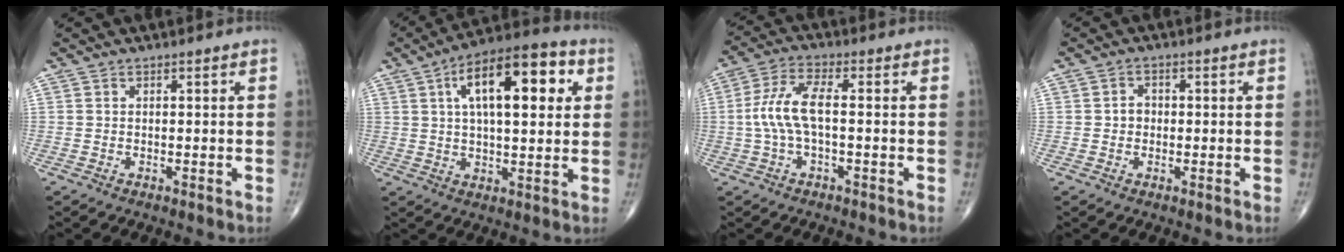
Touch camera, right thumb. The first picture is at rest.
{"total": 18.0, "force": [5.3, 7.4, 15.5], "torque": [-0.217, 0.012, 0.075]}
{"total": 8.3, "force": [-0.4, 3.0, 7.7], "torque": [-0.179, 0.024, -0.011]}
{"total": 2.1, "force": [-0.2, 1.9, 1.0], "torque": [-0.005, 0.007, -0.007]}